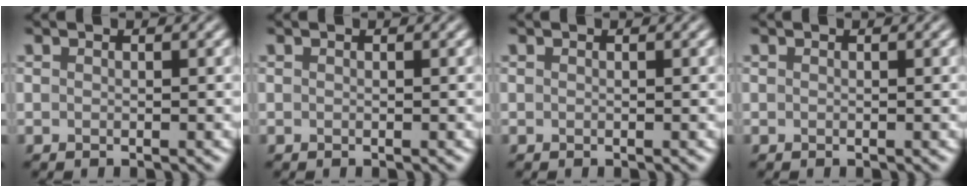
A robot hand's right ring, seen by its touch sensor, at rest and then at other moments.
{"total": 0.0}
{"total": 0.0}
{"total": 0.0}